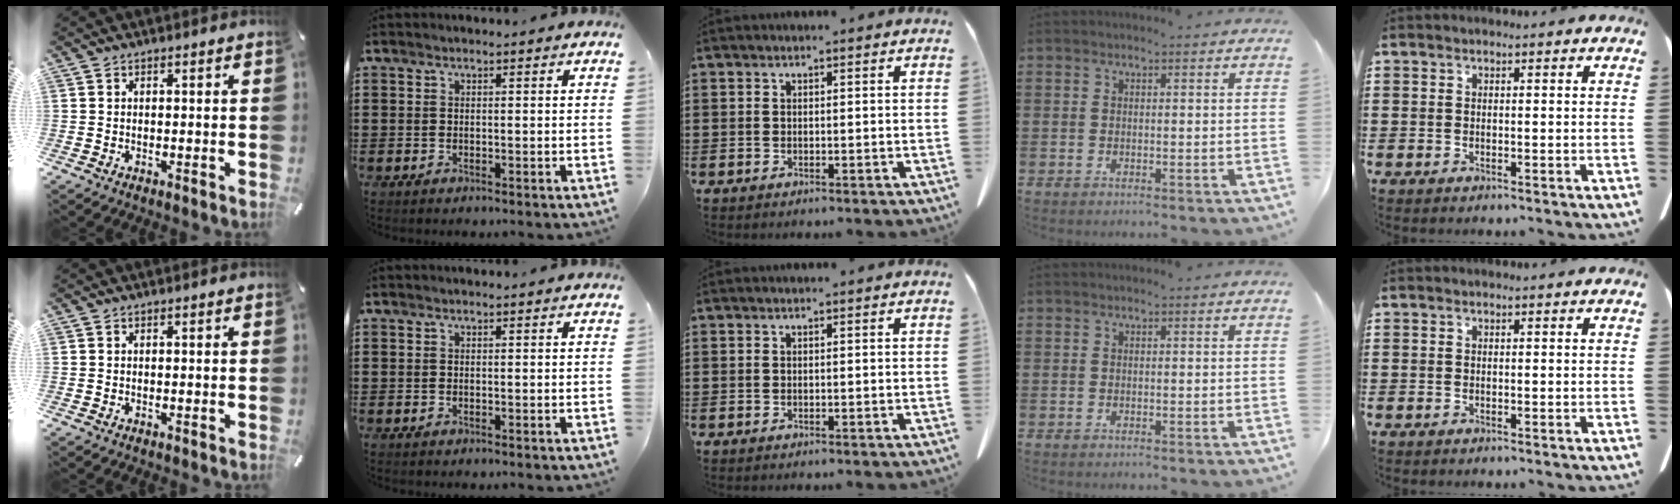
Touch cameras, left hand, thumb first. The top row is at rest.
{}